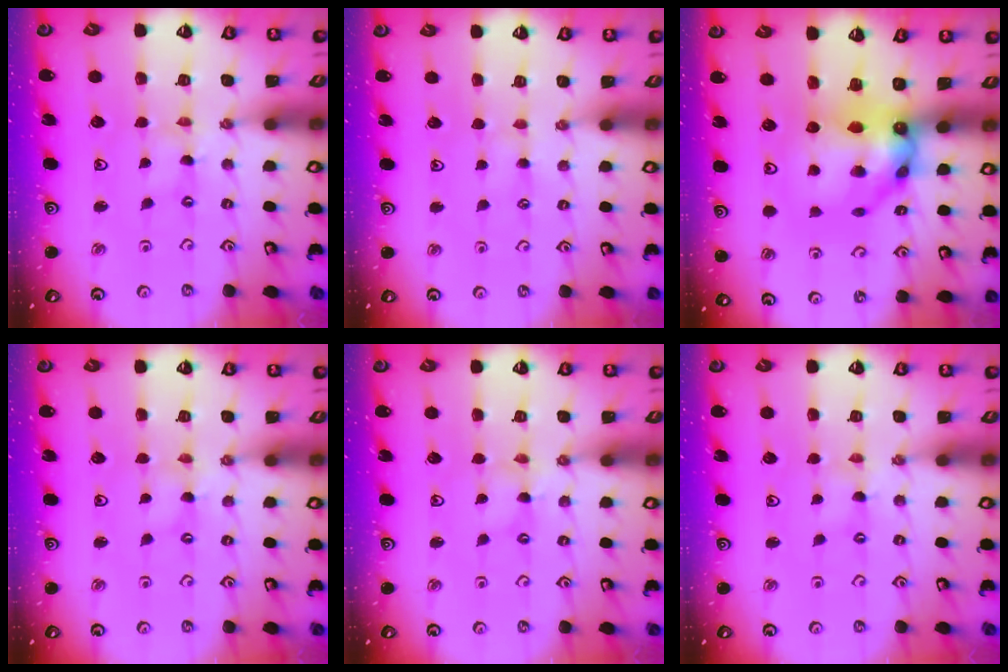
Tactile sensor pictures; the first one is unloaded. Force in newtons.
{"total": 1.8, "press": 1.7, "slide": 0.3}
{"total": 13.0, "press": 12.9, "slide": 1.6}
{"total": 0.0}
{"total": 0.0}
{"total": 0.0}